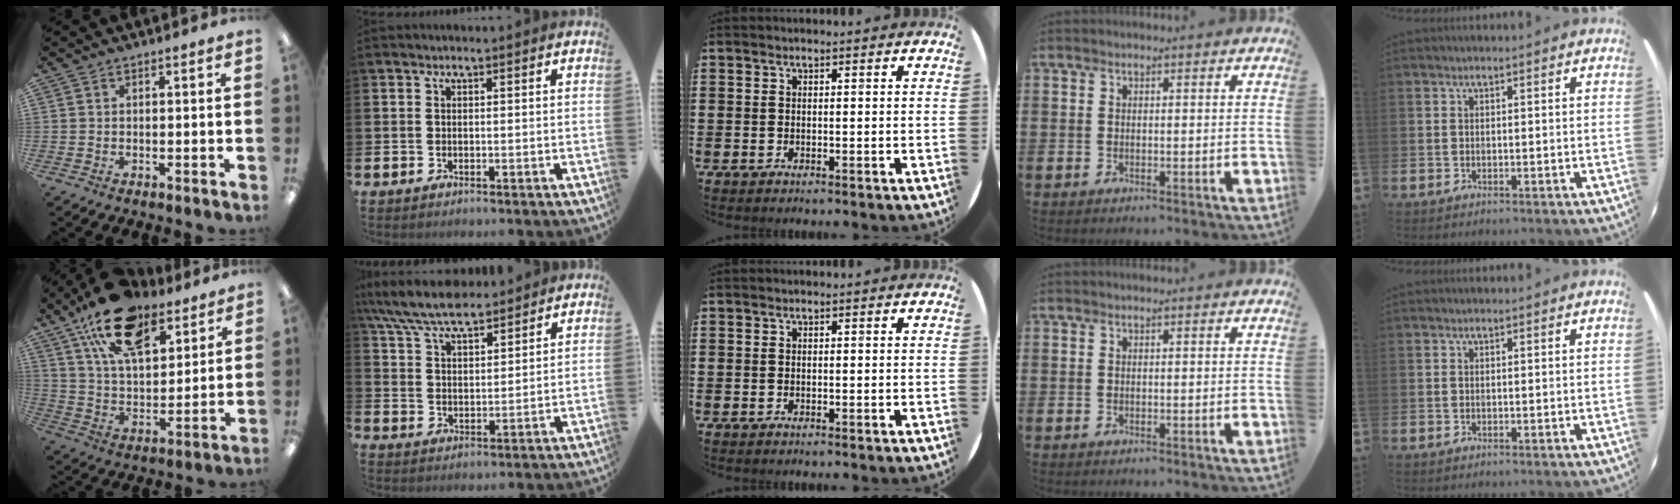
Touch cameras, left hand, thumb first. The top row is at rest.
{"thumb": {"total": 19.2, "force": [12.6, 9.3, 11.1], "torque": [-0.186, -0.055, 0.223]}, "index": {"total": 7.8, "force": [7.3, 1.4, 2.3], "torque": [-0.073, -0.030, 0.134]}}